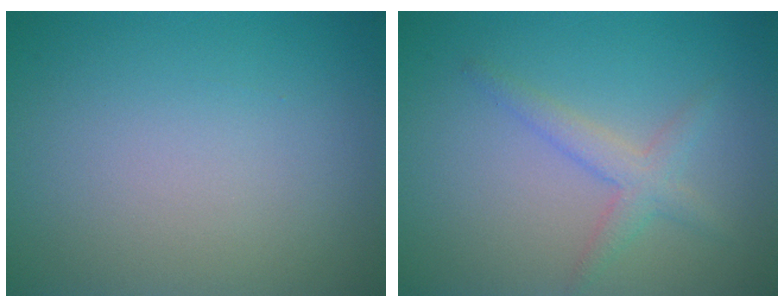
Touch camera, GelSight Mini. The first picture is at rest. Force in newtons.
{"total": 2.2, "press": 2.2, "slide": 0.1}